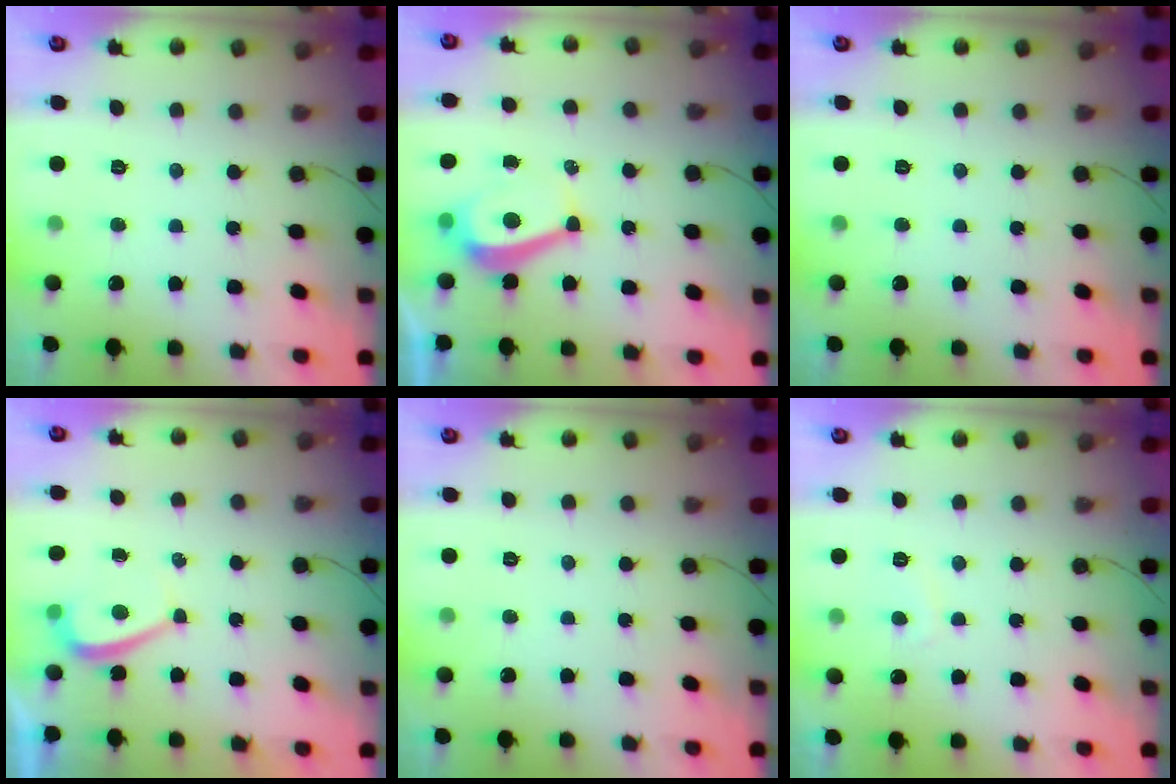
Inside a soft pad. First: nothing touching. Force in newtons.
{"total": 6.8, "press": 6.7, "slide": 0.7}
{"total": 0.0}
{"total": 1.8, "press": 1.7, "slide": 0.6}
{"total": 0.0}
{"total": 1.2, "press": 1.1, "slide": 0.5}